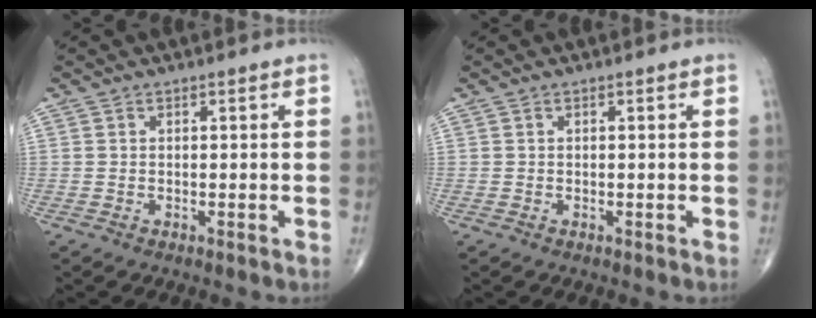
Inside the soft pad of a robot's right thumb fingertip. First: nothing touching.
{"total": 0.0}